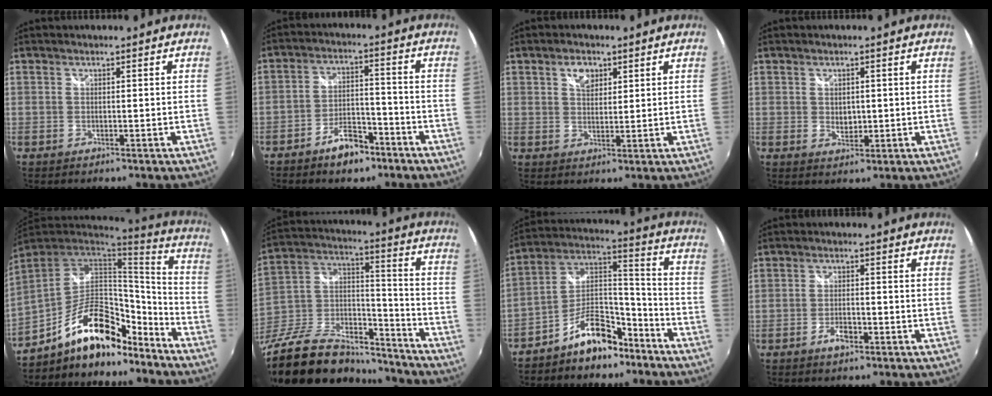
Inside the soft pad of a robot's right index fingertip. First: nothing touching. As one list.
[{"total": 7.8, "force": [-5.6, 3.7, 4.0], "torque": [-0.078, 0.016, -0.085]}, {"total": 4.0, "force": [2.0, 2.6, 2.3], "torque": [-0.034, 0.007, 0.035]}, {"total": 2.5, "force": [0.2, 2.1, 1.5], "torque": [-0.021, -0.002, 0.004]}, {"total": 18.8, "force": [-12.6, 8.3, 11.2], "torque": [-0.204, 0.024, -0.199]}, {"total": 29.6, "force": [-21.4, 13.5, 15.4], "torque": [-0.330, 0.020, -0.338]}, {"total": 12.6, "force": [-8.8, 5.9, 6.8], "torque": [-0.126, 0.054, -0.140]}, {"total": 3.4, "force": [-2.1, 1.5, 2.3], "torque": [-0.052, -0.002, -0.037]}]